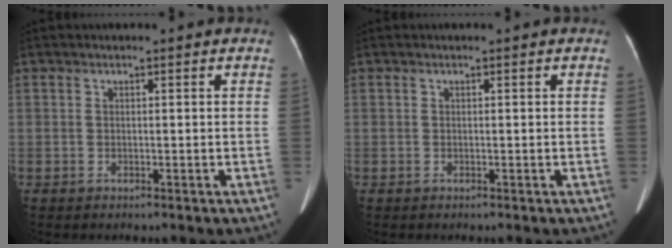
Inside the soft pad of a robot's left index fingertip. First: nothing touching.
{"total": 0.0}